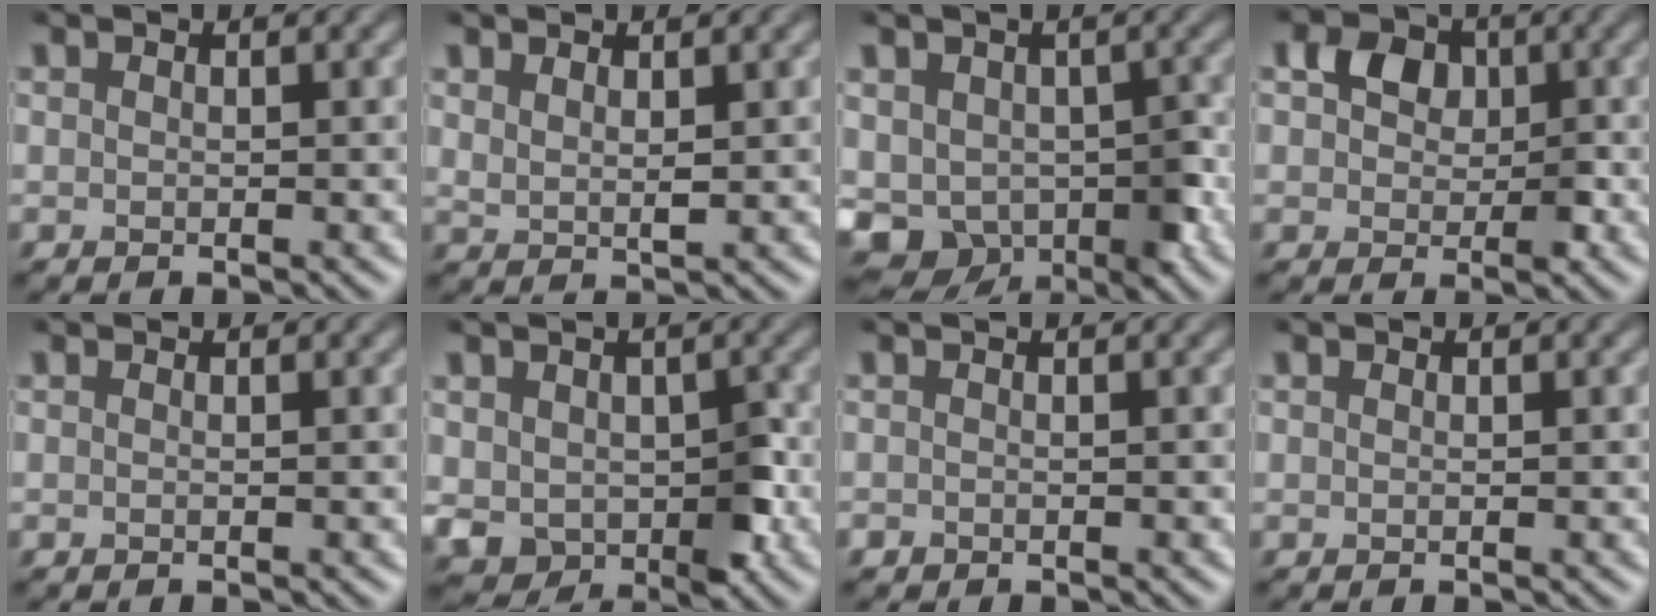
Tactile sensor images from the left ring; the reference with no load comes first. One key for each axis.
{"total": 1.3, "fx": 1.0, "fy": 0.4, "fz": 0.8, "tx": -0.015, "ty": -0.004, "tz": 0.017}
{"total": 8.0, "fx": -3.4, "fy": 6.0, "fz": 4.1, "tx": -0.042, "ty": -0.008, "tz": -0.059}
{"total": 3.5, "fx": 0.0, "fy": 3.0, "fz": 2.0, "tx": -0.033, "ty": -0.004, "tz": -0.017}
{"total": 0.0}
{"total": 4.7, "fx": -1.0, "fy": 3.6, "fz": 2.8, "tx": -0.038, "ty": -0.010, "tz": -0.027}
{"total": 0.0}
{"total": 0.0}